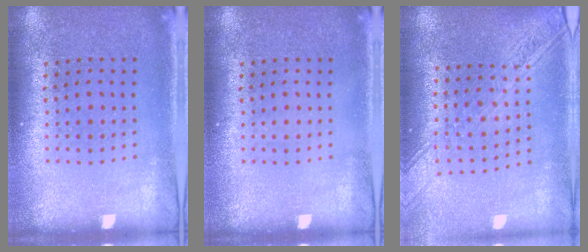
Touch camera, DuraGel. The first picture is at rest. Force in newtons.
{"total": 0.0}
{"total": 2.3, "press": 1.9, "slide": 1.3}